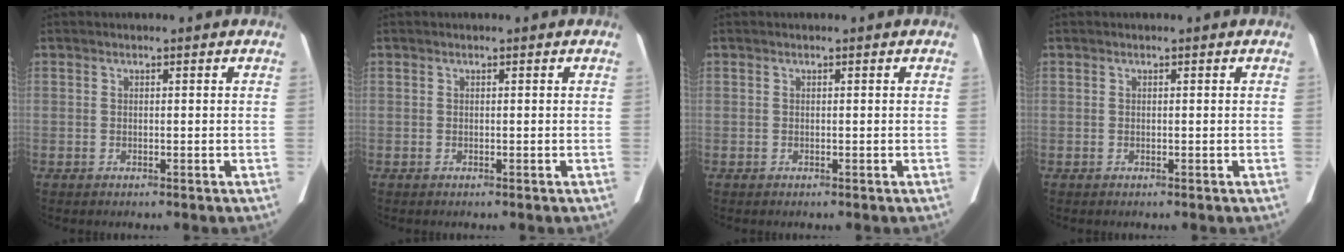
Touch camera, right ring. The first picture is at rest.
{"total": 0.0}
{"total": 0.0}
{"total": 0.0}